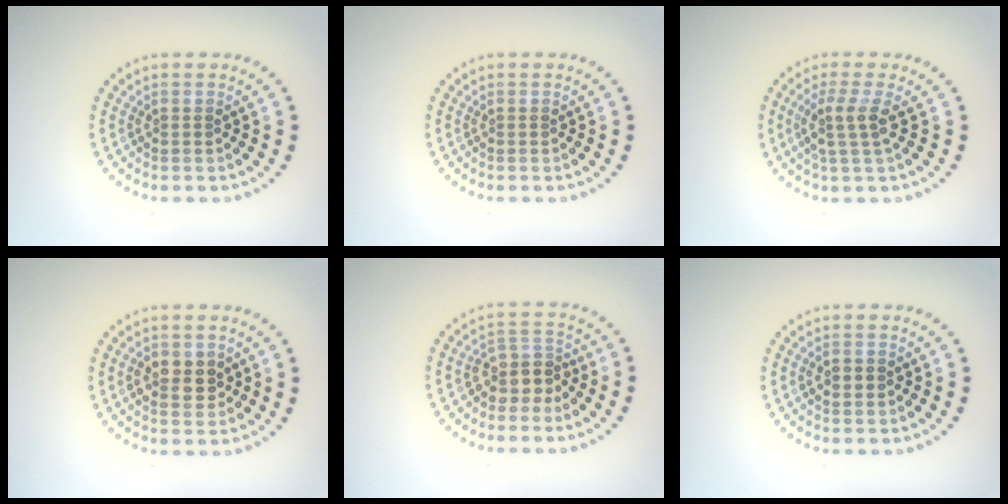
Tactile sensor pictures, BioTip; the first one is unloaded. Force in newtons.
{"total": 0.0}
{"total": 2.5, "press": 1.9, "slide": 1.7}
{"total": 2.7, "press": 2.7, "slide": 0.4}
{"total": 3.0, "press": 2.4, "slide": 1.8}
{"total": 1.8, "press": 1.8, "slide": 0.1}